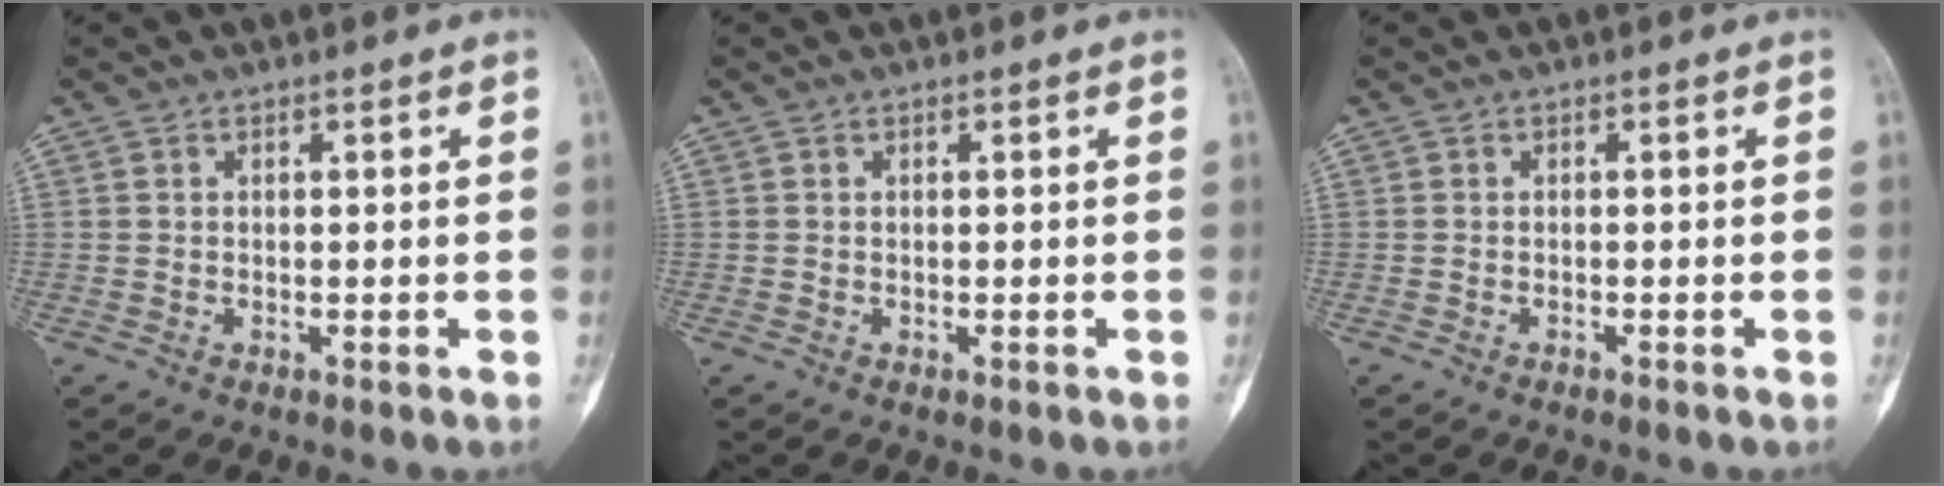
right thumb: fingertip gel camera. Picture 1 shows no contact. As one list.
[{"total": 0.0}, {"total": 0.0}]